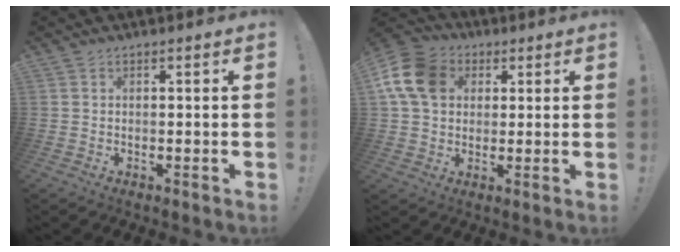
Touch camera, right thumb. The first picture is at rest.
{"total": 14.3, "force": [4.1, 11.2, 8.0], "torque": [-0.141, -0.001, 0.085]}